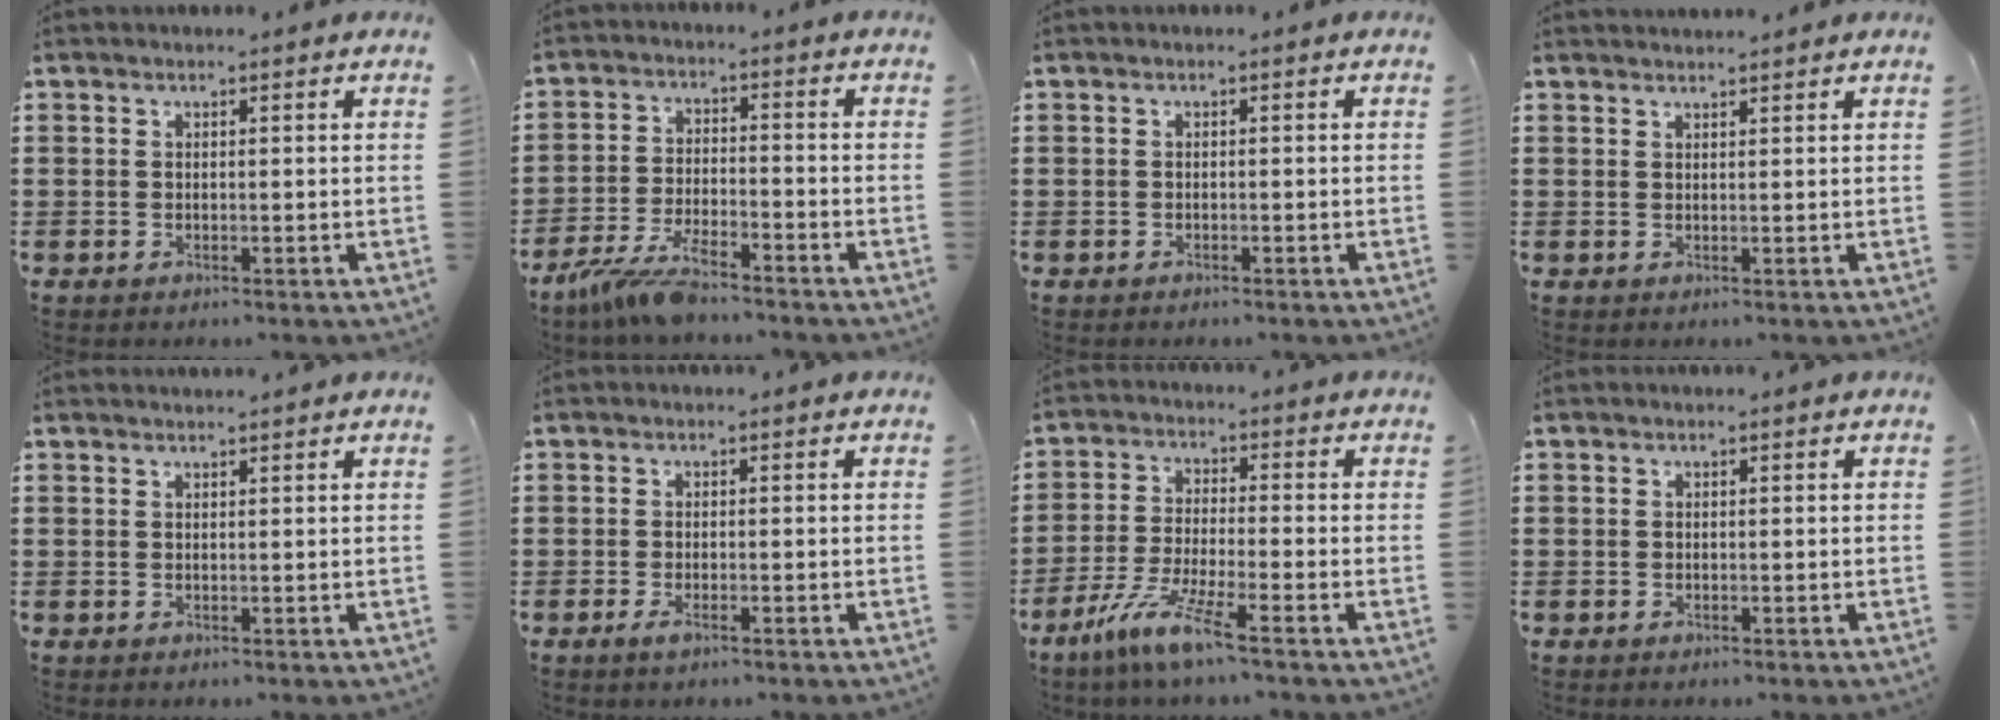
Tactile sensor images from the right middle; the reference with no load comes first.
{"total": 6.5, "force": [-5.6, 1.0, 3.1], "torque": [-0.083, -0.011, -0.110]}
{"total": 0.6, "force": [-0.6, 0.3, 0.1], "torque": [-0.002, 0.001, -0.012]}
{"total": 1.2, "force": [1.2, 0.1, 0.0], "torque": [-0.003, -0.001, 0.023]}
{"total": 0.6, "force": [0.6, 0.0, 0.1], "torque": [-0.004, -0.001, 0.012]}
{"total": 1.6, "force": [-0.9, 0.5, 1.2], "torque": [-0.030, -0.002, -0.020]}
{"total": 7.5, "force": [-5.5, 0.3, 5.1], "torque": [-0.114, -0.015, -0.108]}
{"total": 0.6, "force": [-0.4, 0.5, 0.0], "torque": [0.000, 0.004, -0.009]}